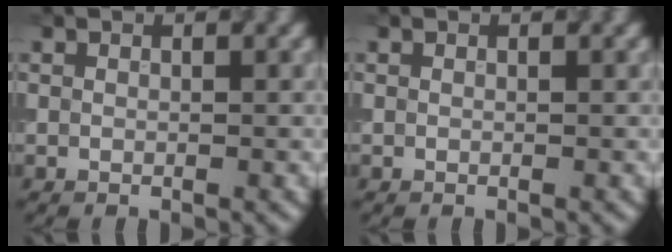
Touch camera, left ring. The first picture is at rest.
{"total": 0.0}